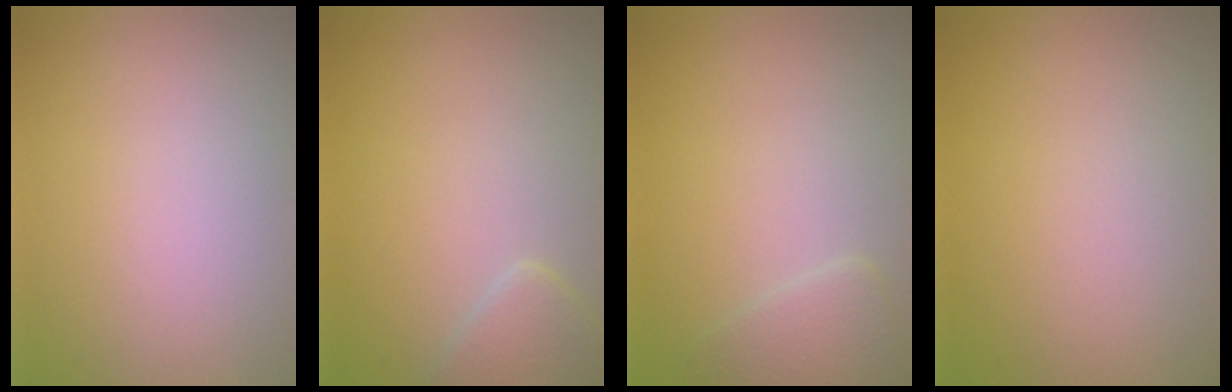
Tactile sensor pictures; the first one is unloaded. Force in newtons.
{"total": 2.1, "press": 2.1, "slide": 0.1}
{"total": 1.9, "press": 1.9, "slide": 0.1}
{"total": 0.0}